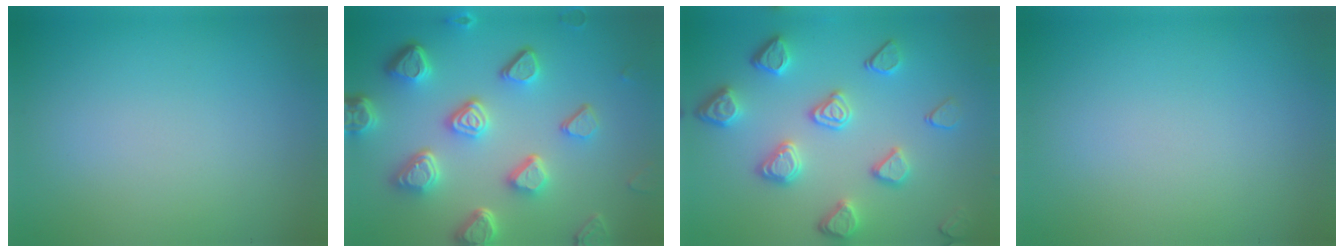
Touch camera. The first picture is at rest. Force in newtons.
{"total": 7.3, "press": 5.6, "slide": 4.7}
{"total": 4.7, "press": 3.9, "slide": 2.6}
{"total": 0.0}